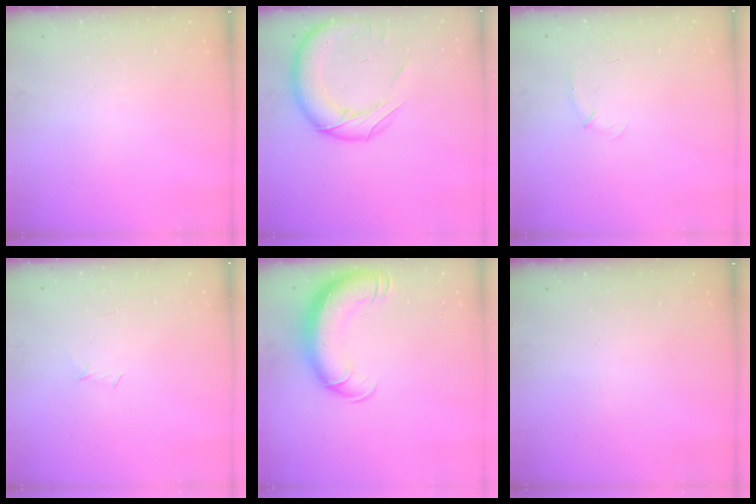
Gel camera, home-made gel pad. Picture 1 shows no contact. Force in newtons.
{"total": 16.0, "press": 15.9, "slide": 1.9}
{"total": 4.1, "press": 4.0, "slide": 1.0}
{"total": 3.0, "press": 2.9, "slide": 0.8}
{"total": 15.1, "press": 14.7, "slide": 3.6}
{"total": 0.0}